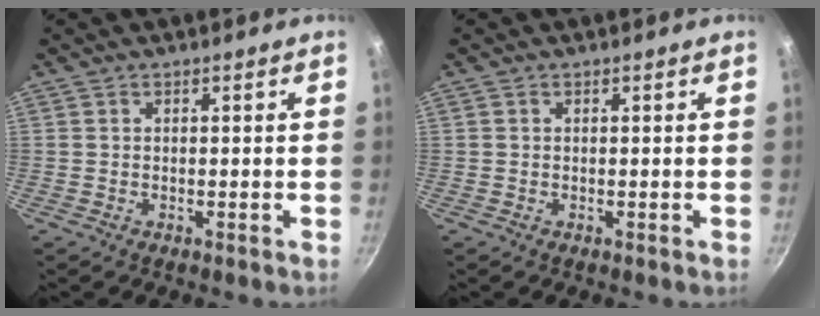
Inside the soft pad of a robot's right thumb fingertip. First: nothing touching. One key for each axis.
{"total": 0.0}